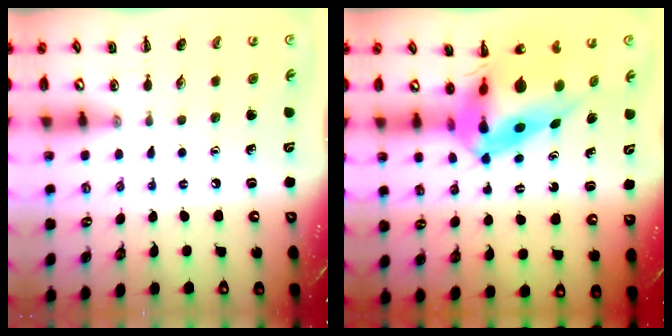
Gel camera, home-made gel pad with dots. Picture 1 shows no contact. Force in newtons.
{"total": 11.2, "press": 10.7, "slide": 3.1}